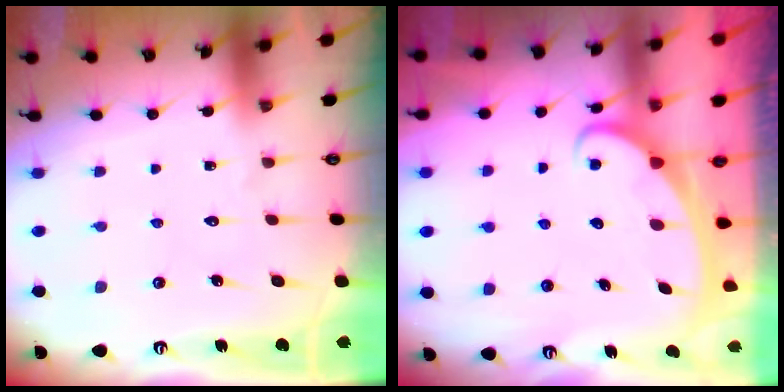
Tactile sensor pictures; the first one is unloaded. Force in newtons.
{"total": 2.5, "press": 2.5, "slide": 0.3}